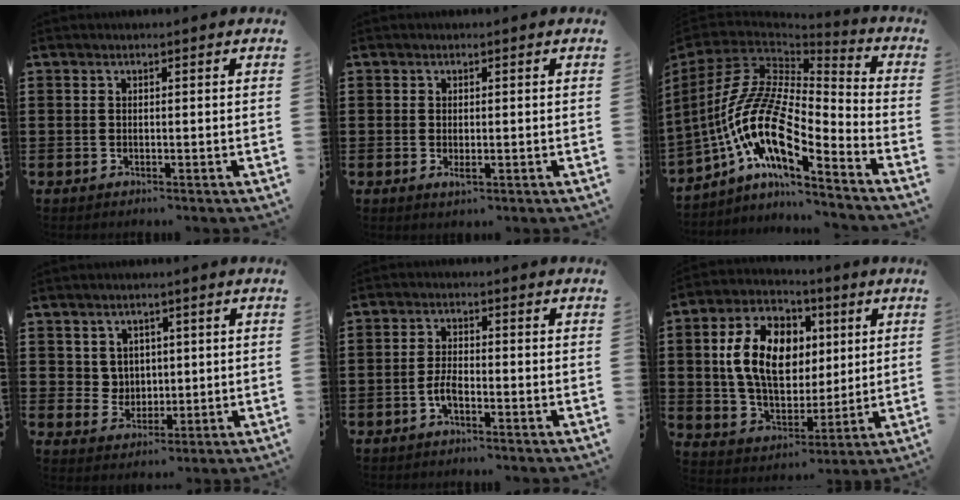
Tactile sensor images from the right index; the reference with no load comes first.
{"total": 1.2, "force": [-0.2, 0.5, 1.1], "torque": [-0.020, -0.004, -0.003]}
{"total": 15.3, "force": [-6.7, 5.5, 12.6], "torque": [-0.291, -0.009, -0.140]}
{"total": 3.9, "force": [1.8, 3.5, 0.6], "torque": [-0.029, 0.009, 0.032]}
{"total": 3.0, "force": [-1.6, 0.9, 2.4], "torque": [-0.059, -0.003, -0.033]}
{"total": 12.9, "force": [2.2, 8.7, 9.3], "torque": [-0.207, 0.014, 0.037]}